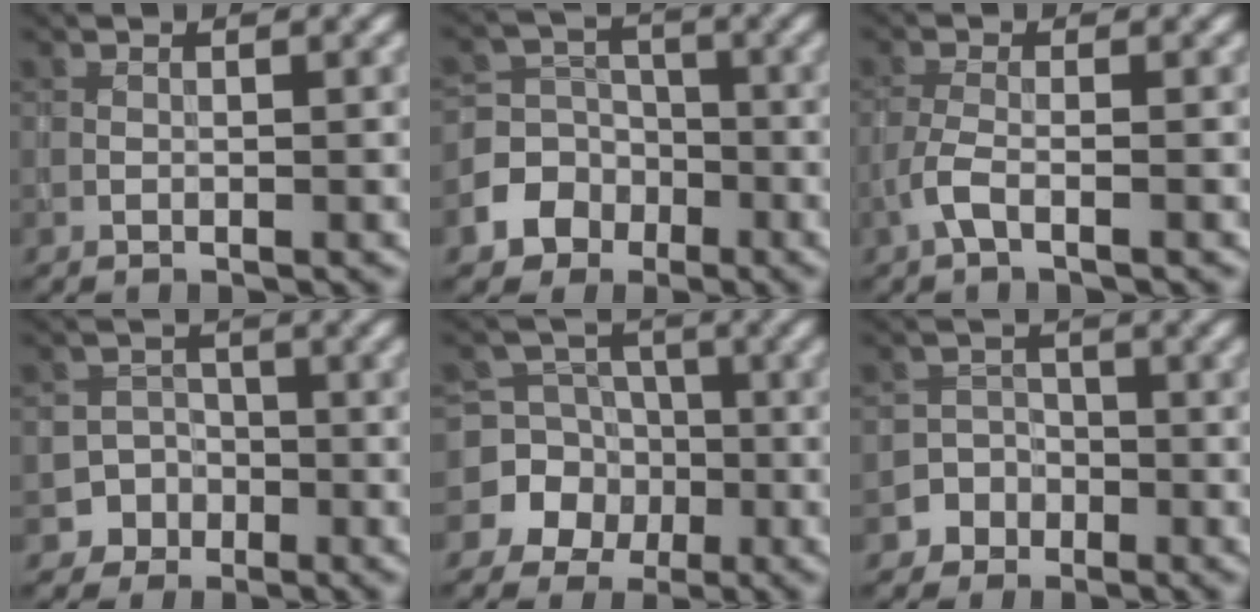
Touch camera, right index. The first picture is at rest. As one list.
[{"total": 5.5, "force": [-2.6, 4.8, 1.0], "torque": [-0.002, -0.002, -0.071]}, {"total": 1.8, "force": [-1.0, 0.4, 1.4], "torque": [-0.032, 0.001, -0.028]}, {"total": 5.1, "force": [-2.9, 4.2, -0.2], "torque": [0.036, -0.010, -0.061]}, {"total": 7.7, "force": [-2.5, 7.2, 1.2], "torque": [-0.012, -0.001, -0.067]}, {"total": 4.6, "force": [-2.6, 3.7, -0.3], "torque": [0.039, -0.006, -0.056]}]